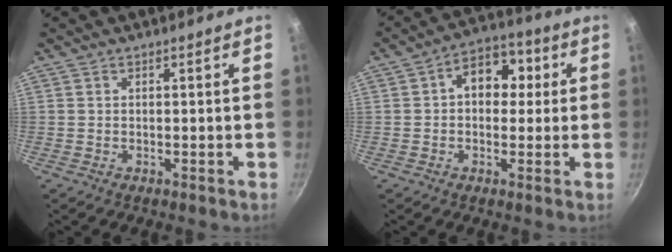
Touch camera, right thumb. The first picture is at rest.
{"total": 9.4, "force": [1.5, 6.9, 6.2], "torque": [-0.044, 0.019, 0.007]}